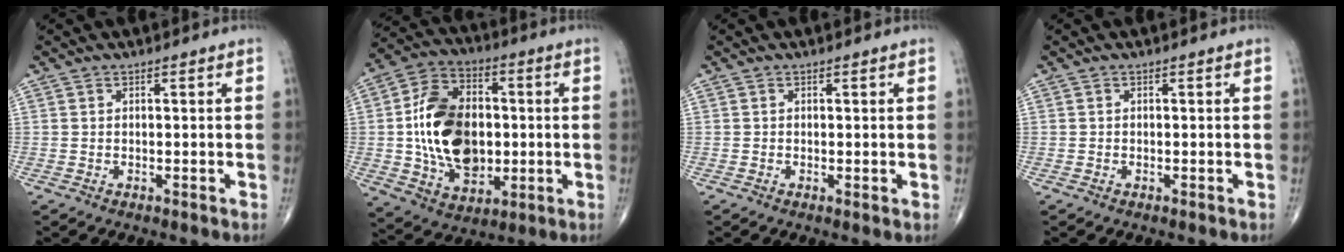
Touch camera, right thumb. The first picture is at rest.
{"total": 19.0, "force": [-0.1, 12.9, 13.9], "torque": [-0.217, 0.010, 0.004]}
{"total": 0.5, "force": [0.0, 0.1, 0.5], "torque": [-0.010, -0.003, -0.003]}
{"total": 0.0}